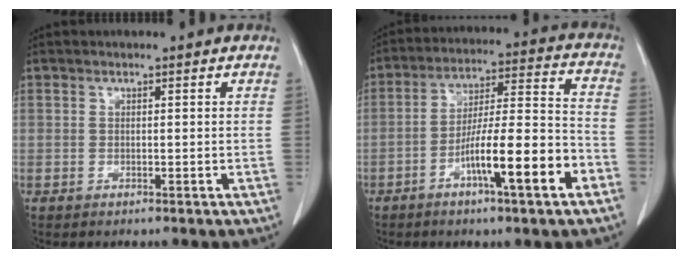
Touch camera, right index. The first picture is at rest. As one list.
[{"total": 14.1, "force": [-6.4, 0.9, 12.6], "torque": [-0.208, 0.006, -0.103]}]